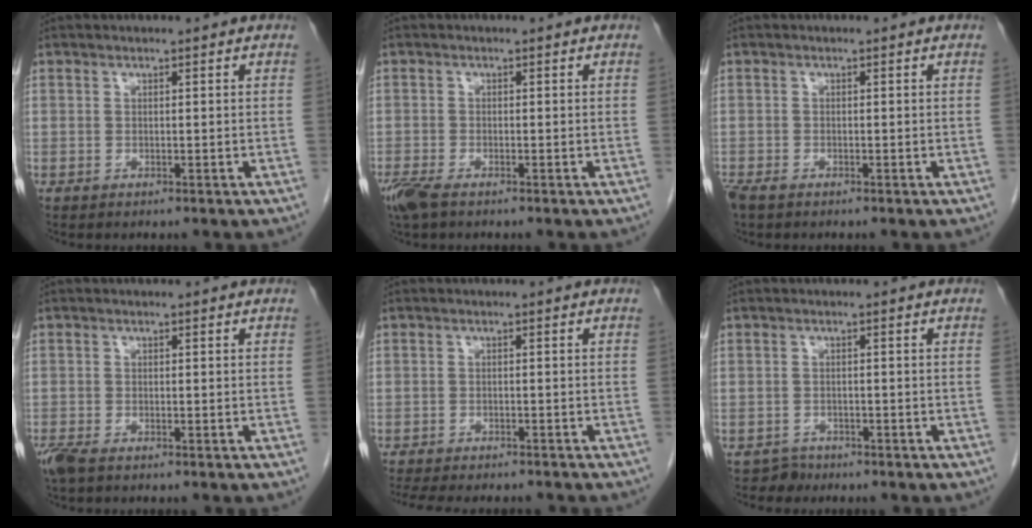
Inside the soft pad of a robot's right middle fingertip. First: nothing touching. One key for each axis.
{"total": 3.9, "fx": -2.8, "fy": 1.1, "fz": 2.5, "tx": -0.059, "ty": -0.011, "tz": -0.049}
{"total": 2.7, "fx": -2.0, "fy": 1.1, "fz": 1.5, "tx": -0.036, "ty": -0.007, "tz": -0.034}
{"total": 3.5, "fx": -2.5, "fy": 1.1, "fz": 2.1, "tx": -0.051, "ty": -0.011, "tz": -0.044}
{"total": 11.8, "fx": -10.5, "fy": 2.6, "fz": 4.7, "tx": -0.083, "ty": -0.010, "tz": -0.139}
{"total": 1.7, "fx": -1.3, "fy": 0.8, "fz": -0.6, "tx": 0.012, "ty": 0.003, "tz": -0.023}